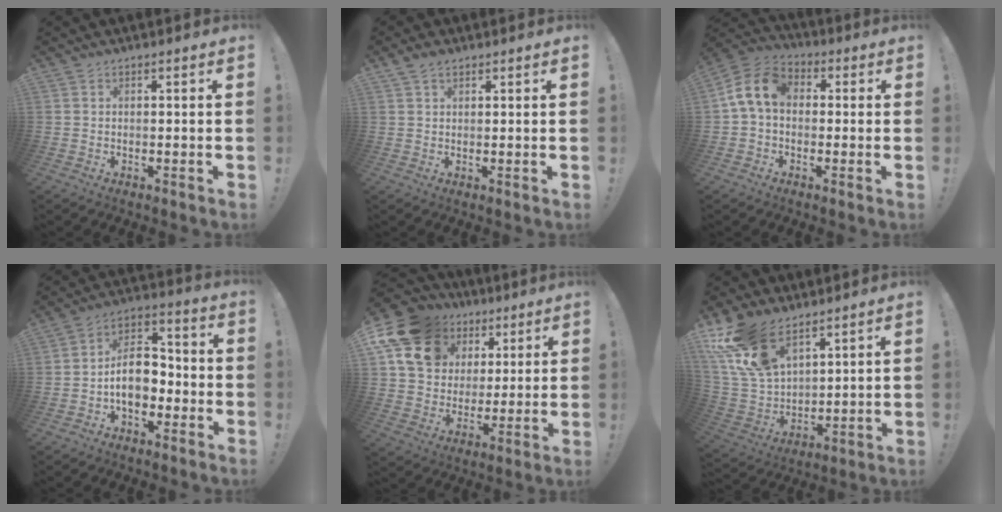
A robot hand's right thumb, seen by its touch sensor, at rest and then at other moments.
{"total": 2.7, "force": [1.9, 1.4, 1.3], "torque": [-0.024, -0.006, 0.036]}
{"total": 11.3, "force": [1.5, 7.8, 8.0], "torque": [-0.159, 0.020, 0.032]}
{"total": 12.1, "force": [-3.3, 8.3, 8.1], "torque": [-0.133, 0.022, -0.059]}
{"total": 18.3, "force": [8.7, 13.7, 8.4], "torque": [-0.129, -0.042, 0.180]}
{"total": 17.6, "force": [11.6, 9.4, 9.3], "torque": [-0.202, -0.068, 0.222]}